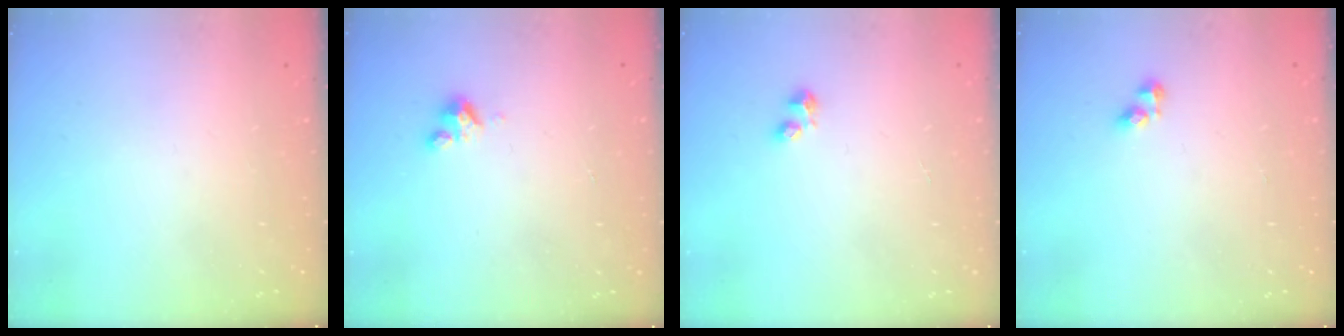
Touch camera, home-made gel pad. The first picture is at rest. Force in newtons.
{"total": 3.6, "press": 3.6, "slide": 0.4}
{"total": 2.9, "press": 2.8, "slide": 0.6}
{"total": 2.8, "press": 2.8, "slide": 0.3}